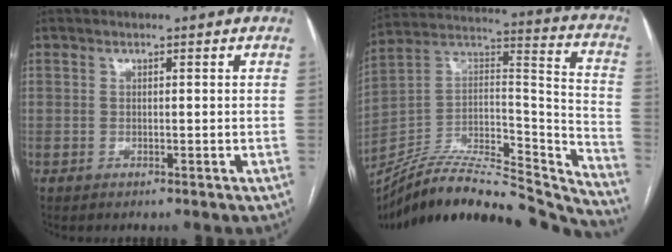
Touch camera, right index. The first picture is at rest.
{"total": 30.6, "force": [-28.0, 5.6, 10.8], "torque": [-0.141, 0.019, -0.428]}